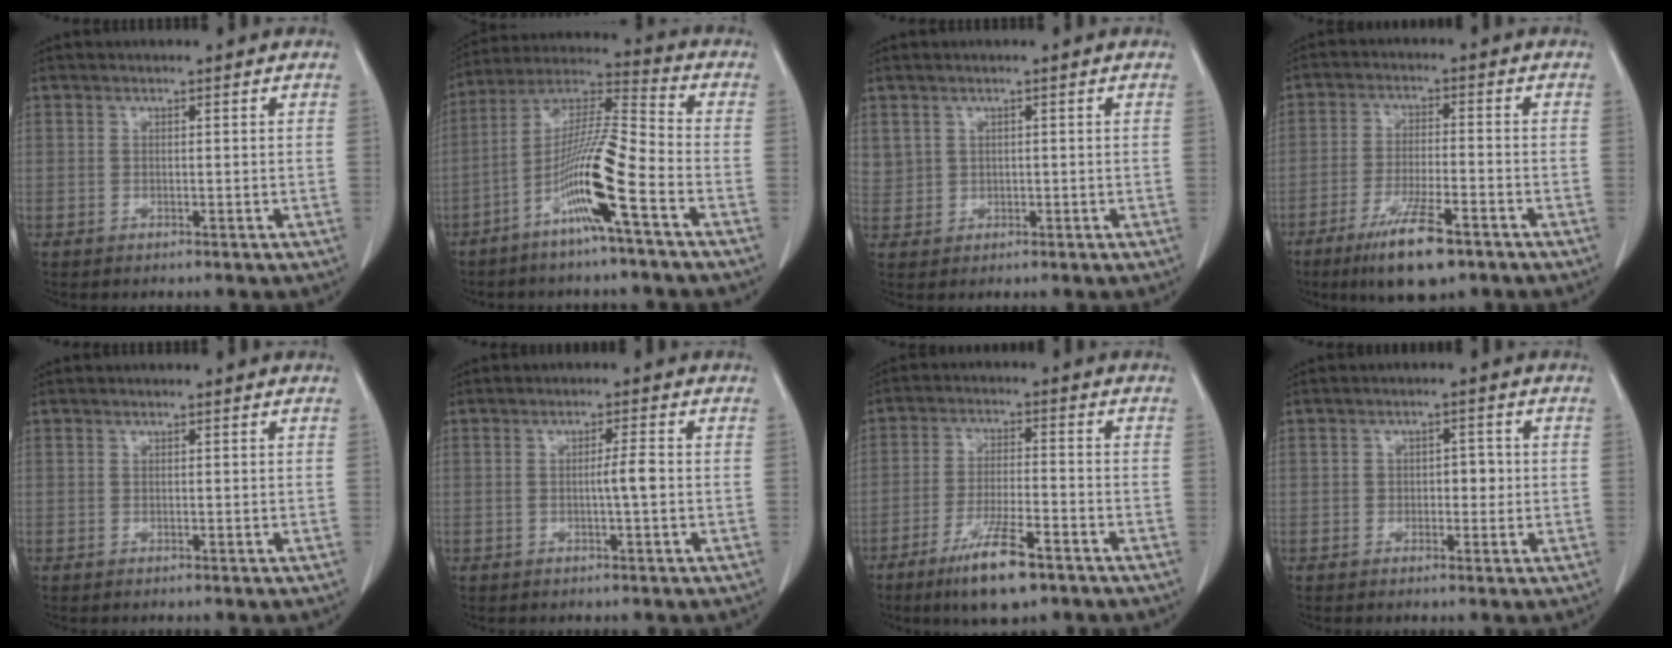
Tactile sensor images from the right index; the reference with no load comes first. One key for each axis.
{"total": 12.9, "fx": -5.7, "fy": -0.4, "fz": 11.5, "tx": -0.224, "ty": 0.000, "tz": -0.115}
{"total": 2.6, "fx": 1.3, "fy": 2.1, "fz": 0.4, "tx": -0.001, "ty": 0.006, "tz": 0.032}
{"total": 9.9, "fx": -6.2, "fy": 1.8, "fz": 7.5, "tx": -0.137, "ty": -0.019, "tz": -0.104}
{"total": 0.0}
{"total": 2.6, "fx": -0.3, "fy": -0.2, "fz": 2.6, "tx": -0.043, "ty": 0.000, "tz": -0.006}
{"total": 9.7, "fx": -6.1, "fy": 1.6, "fz": 7.3, "tx": -0.136, "ty": -0.017, "tz": -0.104}
{"total": 2.9, "fx": -0.1, "fy": 1.8, "fz": 2.3, "tx": -0.027, "ty": 0.009, "tz": -0.001}